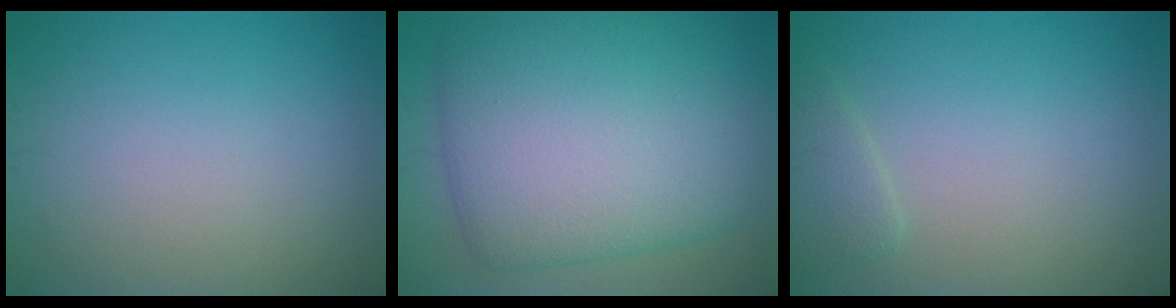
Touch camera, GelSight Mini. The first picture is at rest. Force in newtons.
{"total": 13.5, "press": 13.5, "slide": 0.6}
{"total": 1.6, "press": 1.6, "slide": 0.2}